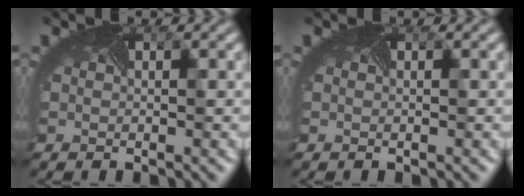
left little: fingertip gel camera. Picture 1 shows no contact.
{"total": 0.0}